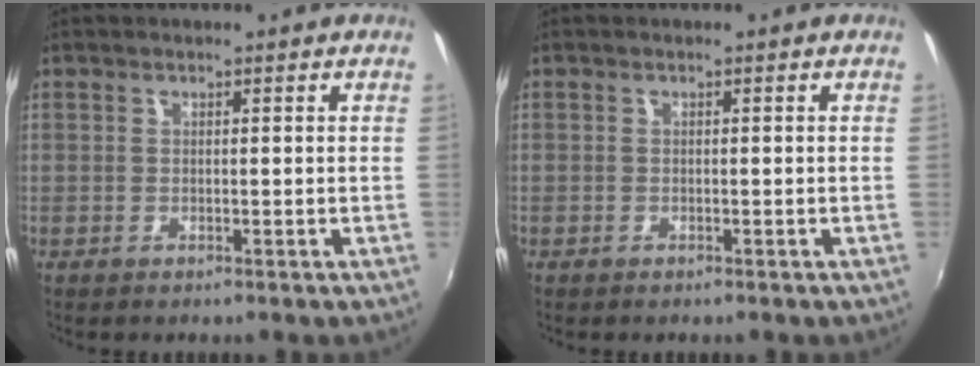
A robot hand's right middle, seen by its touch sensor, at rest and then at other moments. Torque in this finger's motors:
{"motor_torque": [1.11, -1.03, -0.26, -0.21]}